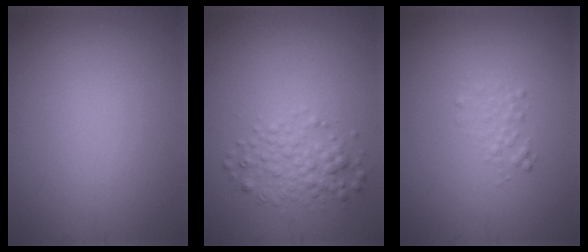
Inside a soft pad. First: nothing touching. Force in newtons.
{"total": 2.6, "press": 2.6, "slide": 0.0}
{"total": 1.2, "press": 1.2, "slide": 0.0}